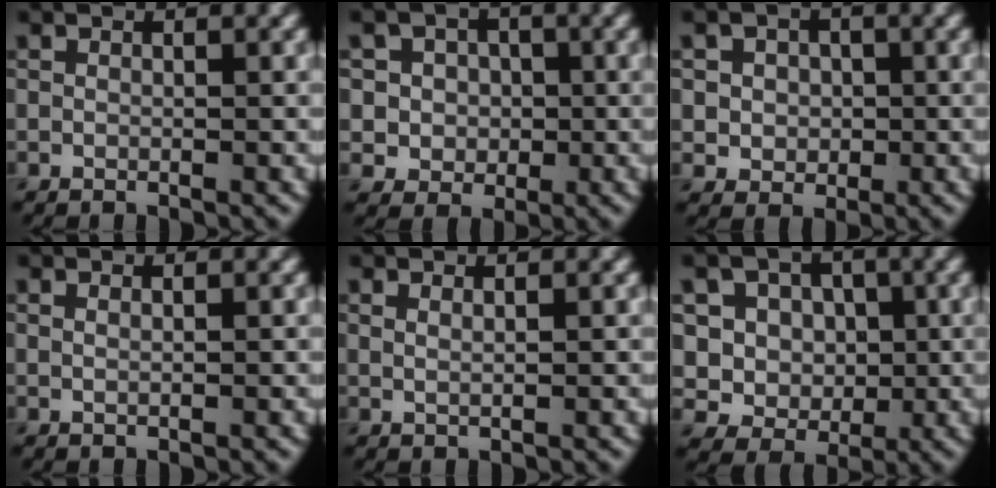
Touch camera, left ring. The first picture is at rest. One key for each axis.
{"total": 4.7, "fx": 0.9, "fy": 4.3, "fz": 1.6, "tx": -0.018, "ty": 0.013, "tz": 0.007}
{"total": 3.4, "fx": 0.5, "fy": 3.0, "fz": 1.5, "tx": -0.017, "ty": 0.007, "tz": 0.002}
{"total": 0.5, "fx": 0.3, "fy": 0.2, "fz": 0.4, "tx": -0.009, "ty": -0.002, "tz": 0.002}
{"total": 0.8, "fx": 0.5, "fy": 0.3, "fz": 0.6, "tx": -0.009, "ty": -0.001, "tz": 0.006}
{"total": 5.3, "fx": 1.1, "fy": 4.7, "fz": 2.2, "tx": -0.032, "ty": 0.004, "tz": 0.021}